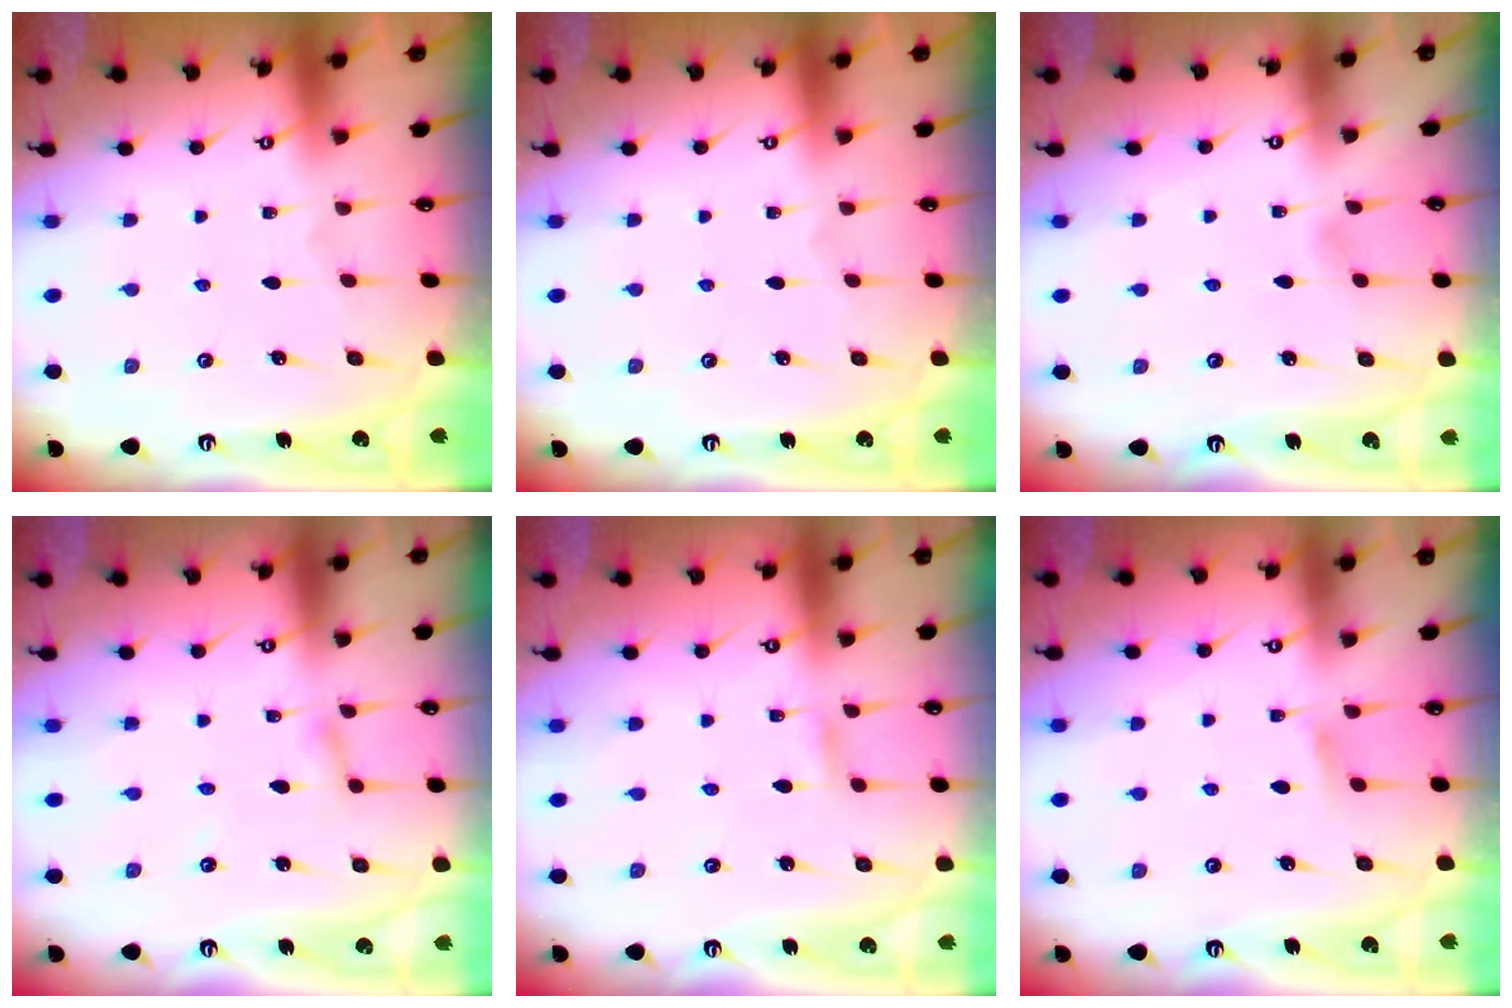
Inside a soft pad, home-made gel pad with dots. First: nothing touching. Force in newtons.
{"total": 0.0}
{"total": 2.8, "press": 2.8, "slide": 0.3}
{"total": 2.7, "press": 2.7, "slide": 0.2}
{"total": 1.9, "press": 1.9, "slide": 0.1}
{"total": 4.6, "press": 4.5, "slide": 0.5}